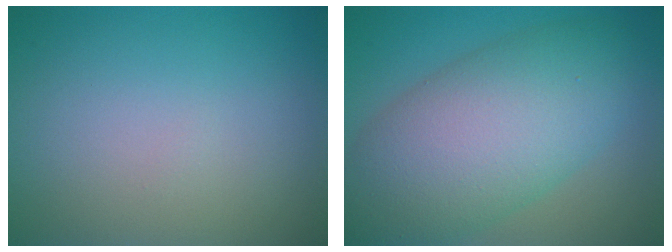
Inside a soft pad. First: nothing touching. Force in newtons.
{"total": 10.7, "press": 10.7, "slide": 0.2}